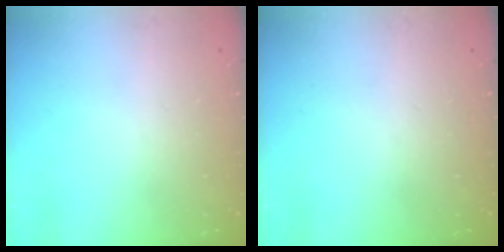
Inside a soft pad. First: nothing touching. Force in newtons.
{"total": 0.0}